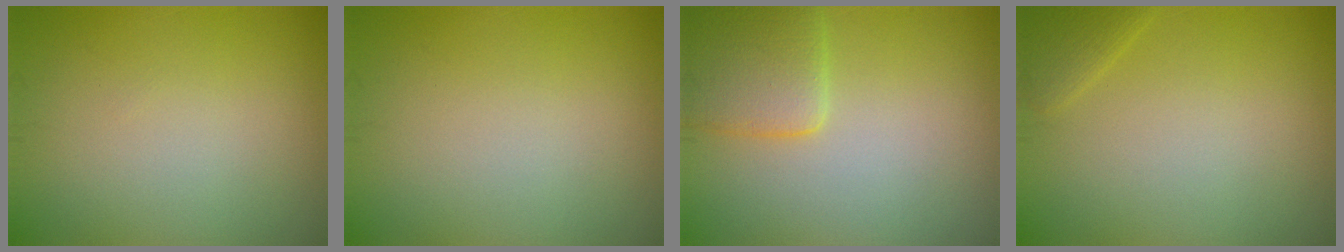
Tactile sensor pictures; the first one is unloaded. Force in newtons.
{"total": 0.0}
{"total": 3.7, "press": 3.7, "slide": 0.2}
{"total": 1.3, "press": 1.3, "slide": 0.1}